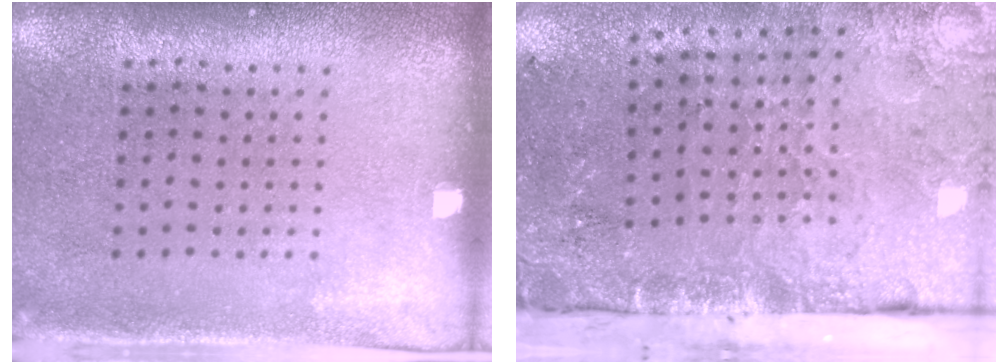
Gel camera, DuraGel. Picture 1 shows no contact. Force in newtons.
{"total": 4.9, "press": 3.7, "slide": 3.3}